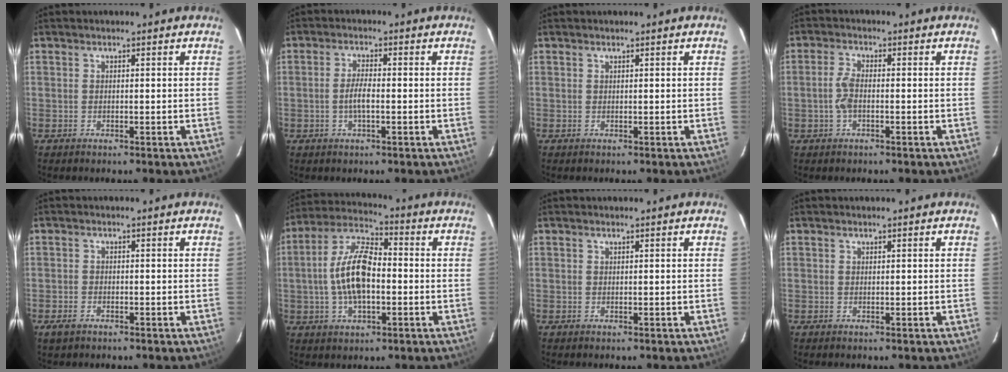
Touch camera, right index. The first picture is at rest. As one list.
[{"total": 3.5, "force": [-0.8, 1.1, 3.2], "torque": [-0.064, 0.002, -0.014]}, {"total": 0.0}, {"total": 3.4, "force": [-0.9, 1.6, 2.9], "torque": [-0.066, 0.004, -0.015]}, {"total": 2.3, "force": [-1.5, 1.3, 1.1], "torque": [-0.026, -0.004, -0.029]}, {"total": 12.9, "force": [-1.2, 6.2, 11.2], "torque": [-0.229, 0.014, -0.023]}, {"total": 0.0}, {"total": 0.0}]